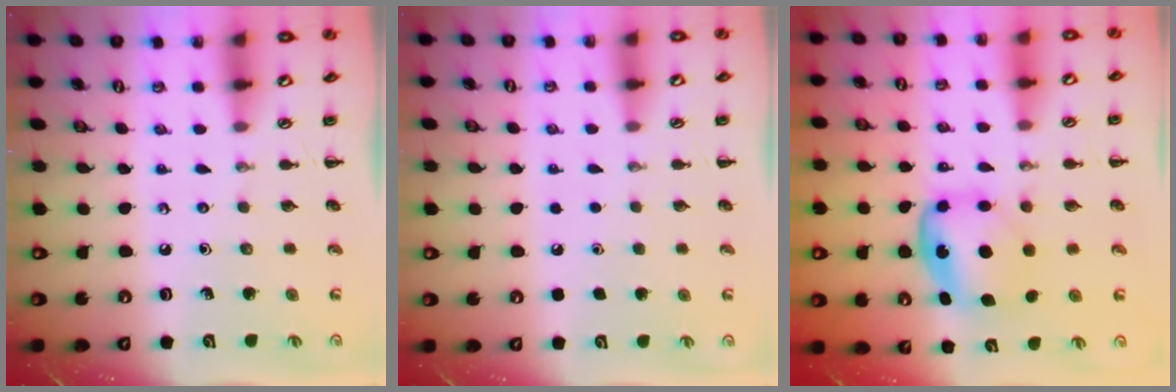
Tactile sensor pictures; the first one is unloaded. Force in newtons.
{"total": 1.7, "press": 1.7, "slide": 0.1}
{"total": 6.1, "press": 6.1, "slide": 0.3}